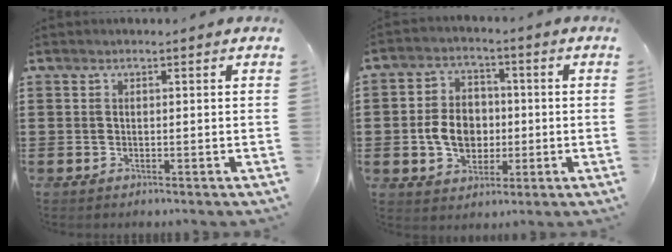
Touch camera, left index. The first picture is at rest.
{"total": 7.3, "force": [-0.8, 5.6, 4.6], "torque": [-0.107, 0.005, -0.020]}